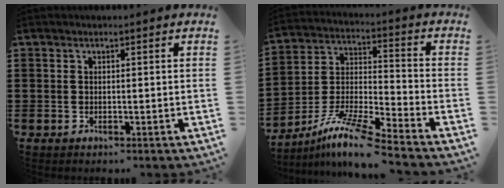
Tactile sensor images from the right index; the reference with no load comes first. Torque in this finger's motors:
{"motor_torque": [0.05, -0.21, 0.49, 0.09]}